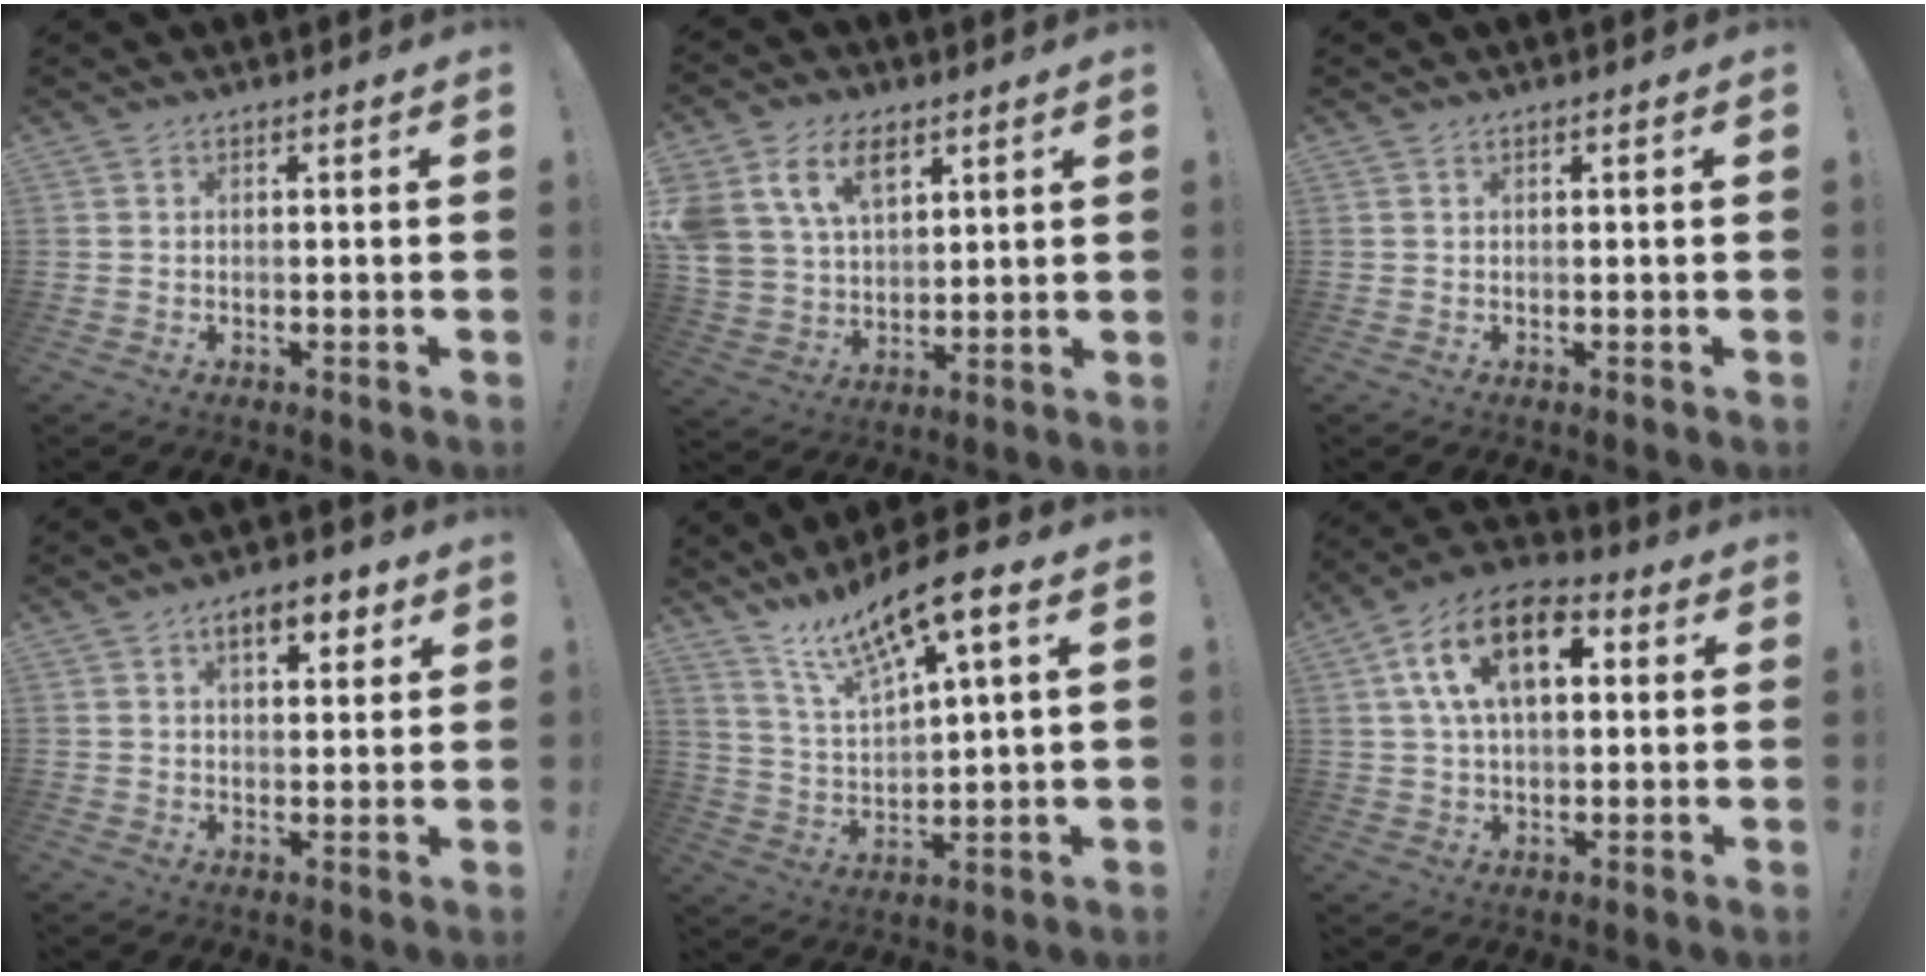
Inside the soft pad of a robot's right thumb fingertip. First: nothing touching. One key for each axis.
{"total": 14.2, "fx": 7.5, "fy": 9.2, "fz": 7.8, "tx": -0.148, "ty": -0.024, "tz": 0.145}
{"total": 0.0}
{"total": 7.1, "fx": 3.8, "fy": 3.3, "fz": 5.0, "tx": -0.061, "ty": -0.007, "tz": 0.060}
{"total": 13.3, "fx": 9.3, "fy": 3.1, "fz": 9.0, "tx": -0.172, "ty": -0.051, "tz": 0.158}
{"total": 16.5, "fx": 5.1, "fy": 9.4, "fz": 12.6, "tx": -0.222, "ty": 0.005, "tz": 0.089}